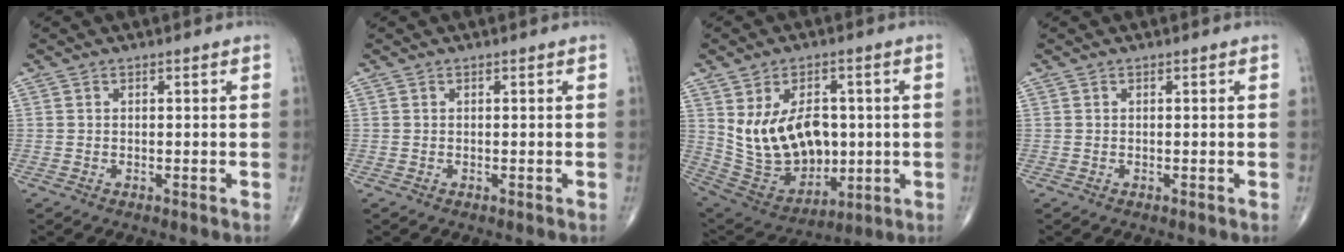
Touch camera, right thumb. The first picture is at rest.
{"total": 0.0}
{"total": 16.4, "force": [1.6, 11.2, 12.0], "torque": [-0.171, -0.007, 0.056]}
{"total": 0.0}